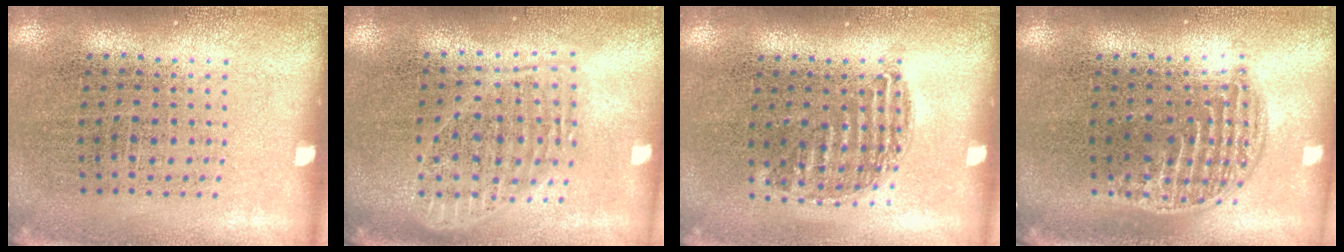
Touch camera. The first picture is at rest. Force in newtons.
{"total": 1.8, "press": 1.5, "slide": 0.9}
{"total": 0.9, "press": 0.8, "slide": 0.5}
{"total": 1.2, "press": 1.1, "slide": 0.5}